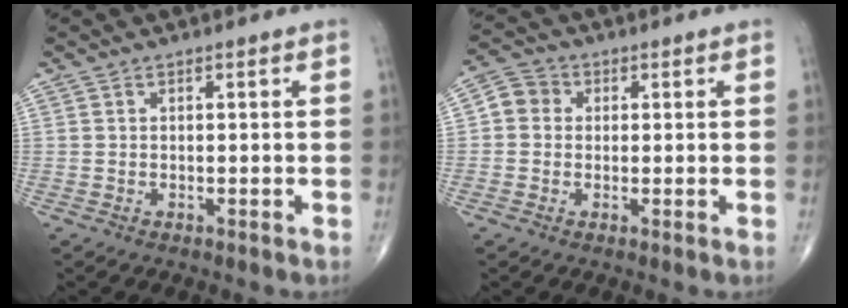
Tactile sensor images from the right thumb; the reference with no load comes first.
{"total": 4.6, "force": [0.4, 4.2, 1.8], "torque": [-0.018, 0.010, -0.004]}